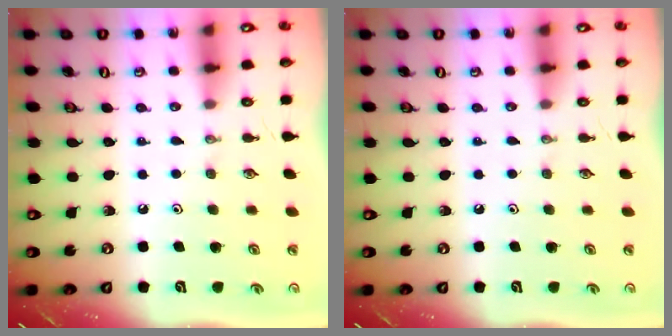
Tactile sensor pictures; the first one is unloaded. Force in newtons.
{"total": 0.0}